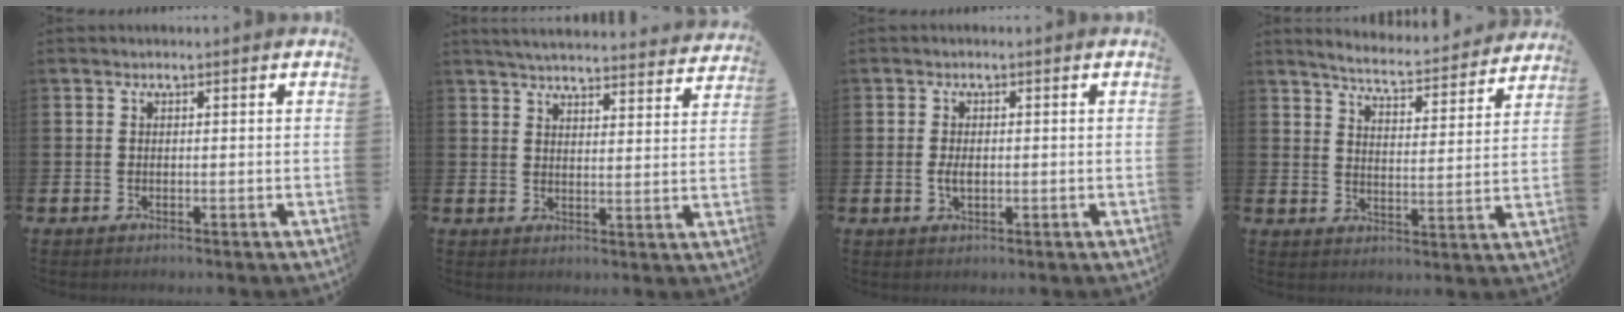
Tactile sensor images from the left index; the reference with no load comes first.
{"total": 4.8, "force": [4.8, 0.4, 0.7], "torque": [-0.025, -0.033, 0.083]}
{"total": 2.0, "force": [-0.1, 1.1, 1.7], "torque": [-0.026, 0.001, -0.004]}
{"total": 5.4, "force": [5.3, 0.2, 1.1], "torque": [-0.039, -0.044, 0.088]}